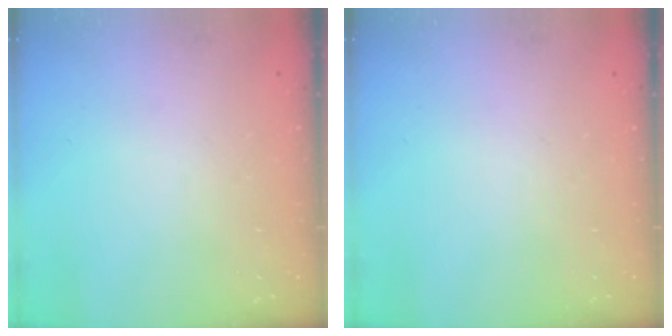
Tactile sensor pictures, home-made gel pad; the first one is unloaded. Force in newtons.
{"total": 0.0}